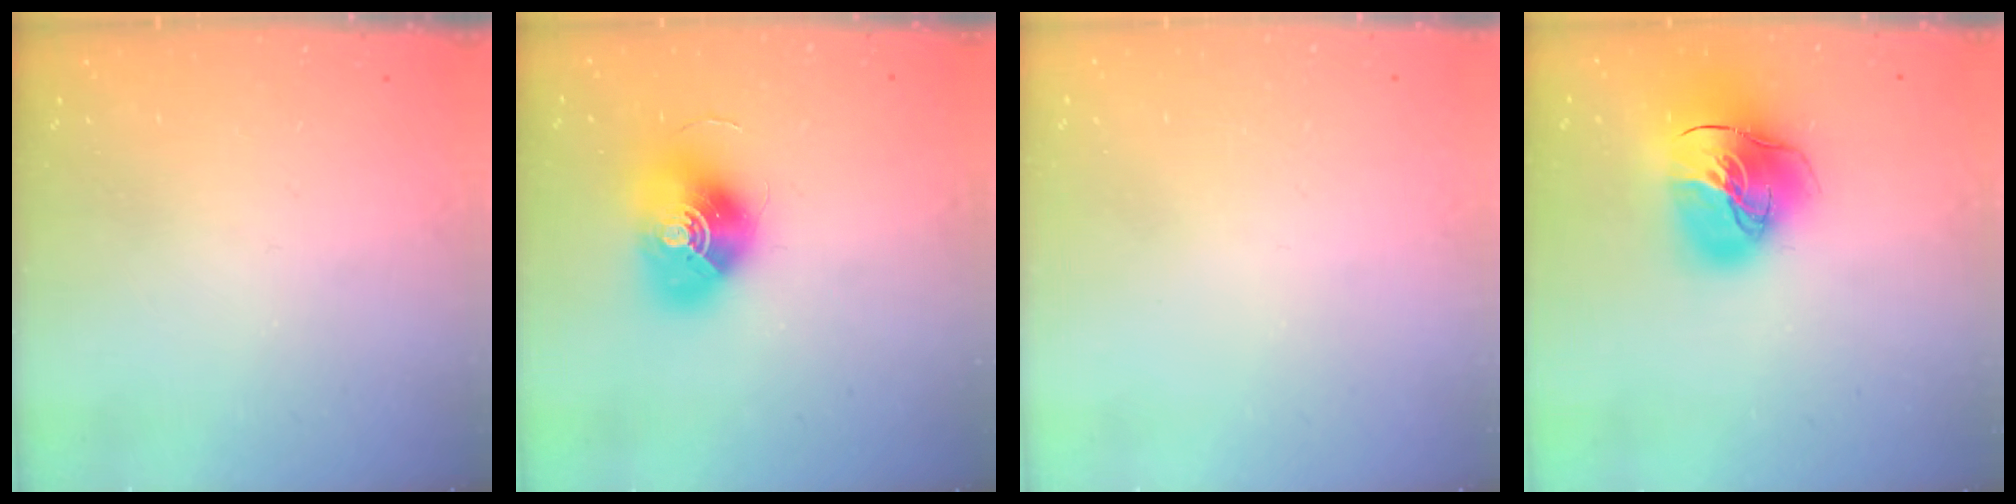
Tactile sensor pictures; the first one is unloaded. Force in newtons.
{"total": 16.2, "press": 16.2, "slide": 0.5}
{"total": 0.7, "press": 0.7, "slide": 0.3}
{"total": 20.8, "press": 20.6, "slide": 2.7}